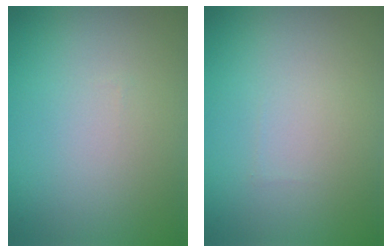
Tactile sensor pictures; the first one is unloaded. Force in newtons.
{"total": 0.0}